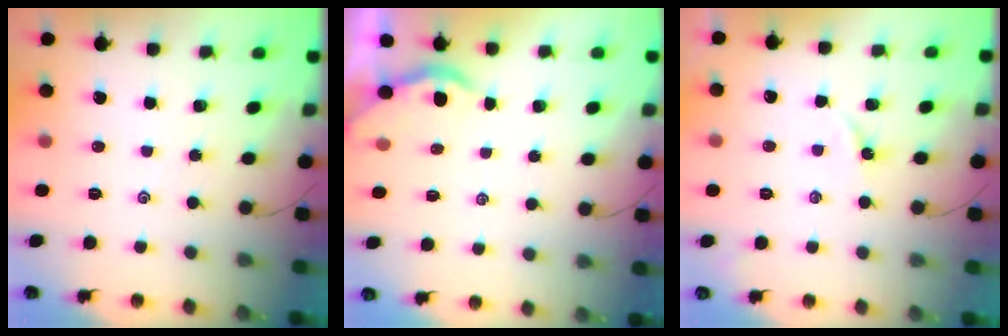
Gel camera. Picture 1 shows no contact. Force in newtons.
{"total": 2.2, "press": 2.2, "slide": 0.1}
{"total": 2.4, "press": 2.4, "slide": 0.3}